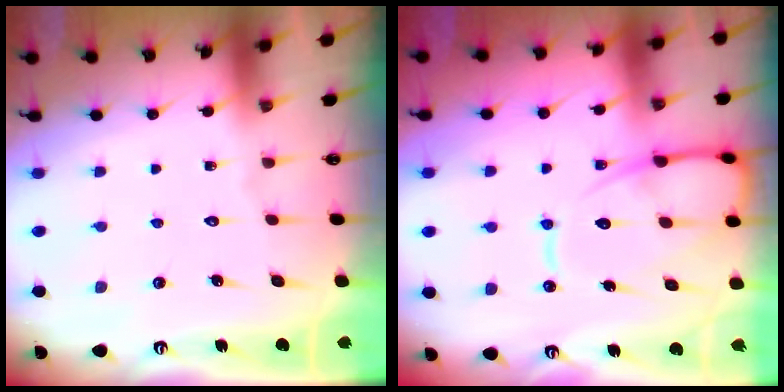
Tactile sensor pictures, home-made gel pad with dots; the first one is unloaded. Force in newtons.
{"total": 12.5, "press": 12.4, "slide": 1.5}